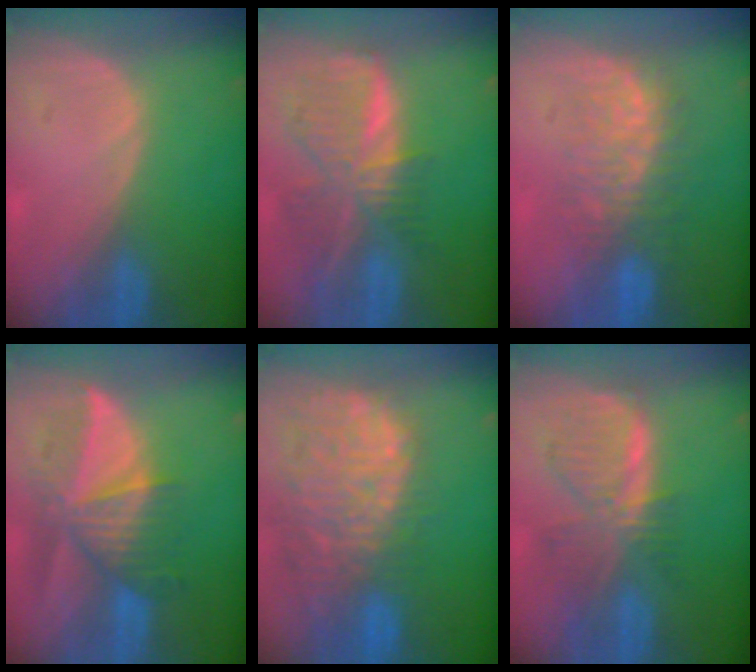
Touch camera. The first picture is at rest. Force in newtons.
{"total": 9.1, "press": 7.9, "slide": 4.4}
{"total": 7.6, "press": 7.5, "slide": 1.2}
{"total": 8.8, "press": 8.0, "slide": 3.6}
{"total": 14.2, "press": 11.7, "slide": 8.0}
{"total": 7.9, "press": 7.0, "slide": 3.6}